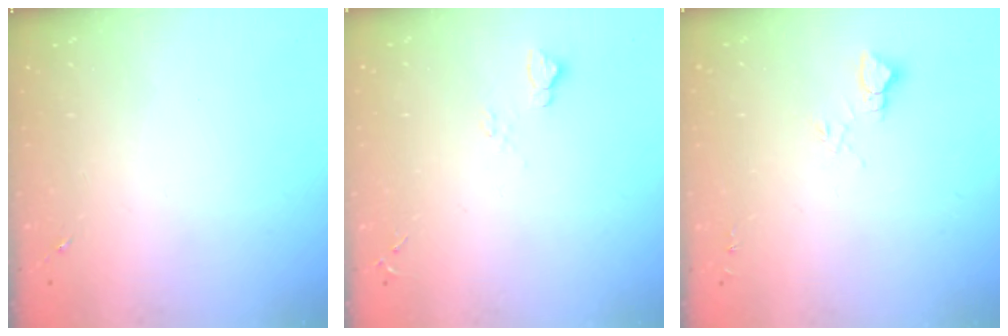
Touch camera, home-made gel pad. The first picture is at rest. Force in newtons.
{"total": 5.0, "press": 5.0, "slide": 0.6}
{"total": 3.7, "press": 3.7, "slide": 0.4}